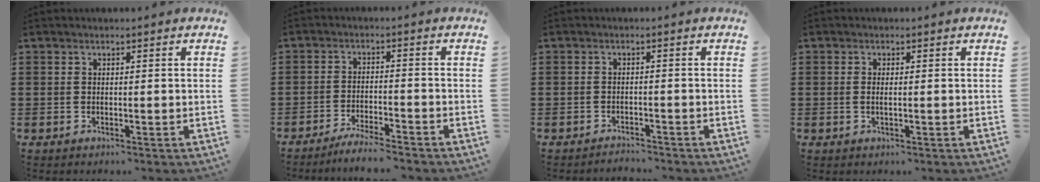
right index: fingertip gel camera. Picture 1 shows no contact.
{"total": 3.6, "force": [-3.4, -0.2, 0.9], "torque": [-0.025, -0.002, -0.071]}
{"total": 1.7, "force": [-1.7, 0.0, -0.2], "torque": [0.000, 0.002, -0.038]}
{"total": 1.1, "force": [-0.1, 0.3, 1.1], "torque": [-0.020, 0.001, -0.002]}